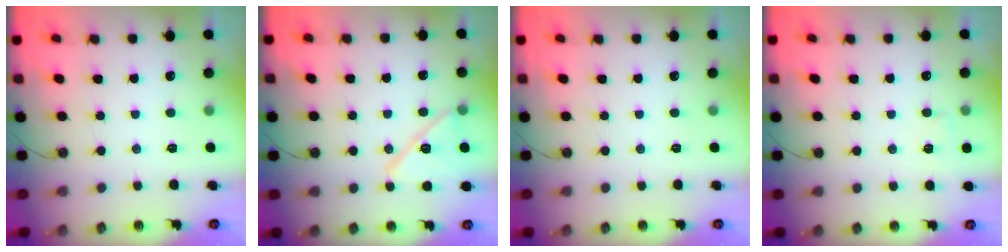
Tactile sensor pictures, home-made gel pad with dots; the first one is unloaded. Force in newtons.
{"total": 13.1, "press": 13.1, "slide": 0.7}
{"total": 0.0}
{"total": 3.7, "press": 2.8, "slide": 2.4}